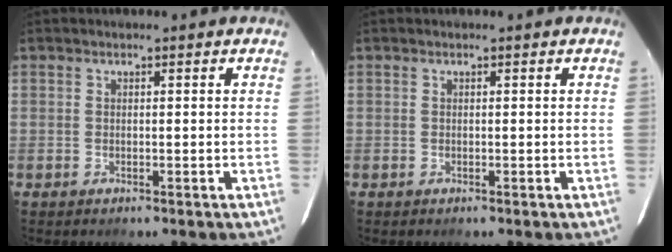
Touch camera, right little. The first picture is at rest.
{"total": 0.0}